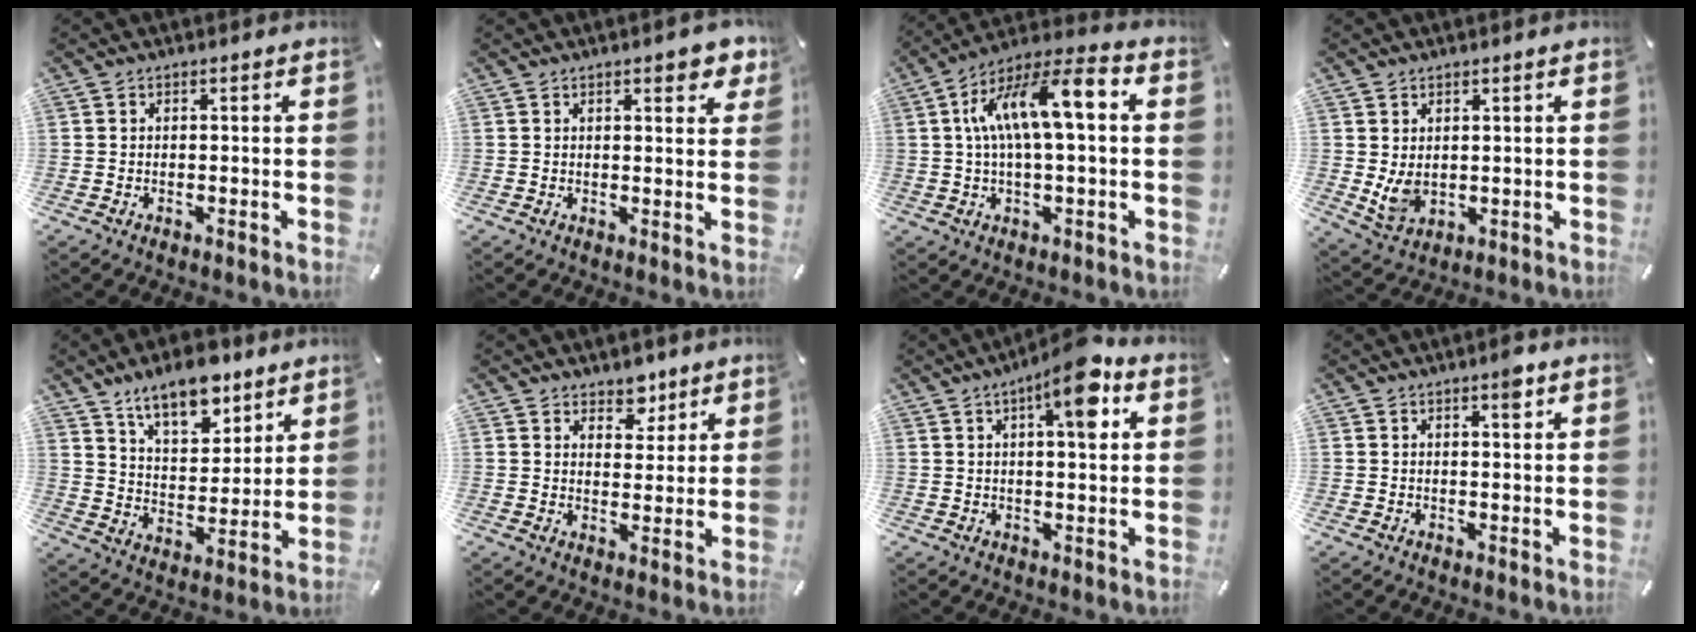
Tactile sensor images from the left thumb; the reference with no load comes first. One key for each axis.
{"total": 4.1, "fx": 2.7, "fy": 1.6, "fz": 2.5, "tx": -0.032, "ty": -0.009, "tz": 0.043}
{"total": 14.1, "fx": 2.5, "fy": 5.0, "fz": 12.9, "tx": -0.245, "ty": 0.007, "tz": 0.040}
{"total": 5.0, "fx": 1.3, "fy": 4.1, "fz": 2.7, "tx": -0.055, "ty": -0.008, "tz": 0.023}
{"total": 12.8, "fx": 10.1, "fy": 5.9, "fz": 5.1, "tx": -0.078, "ty": -0.063, "tz": 0.184}
{"total": 5.9, "fx": 4.6, "fy": 3.7, "fz": 0.4, "tx": 0.012, "ty": -0.033, "tz": 0.079}
{"total": 11.3, "fx": 5.0, "fy": 3.1, "fz": 9.6, "tx": -0.142, "ty": -0.020, "tz": 0.075}
{"total": 3.2, "fx": 1.9, "fy": 0.9, "fz": 2.4, "tx": -0.027, "ty": -0.006, "tz": 0.027}